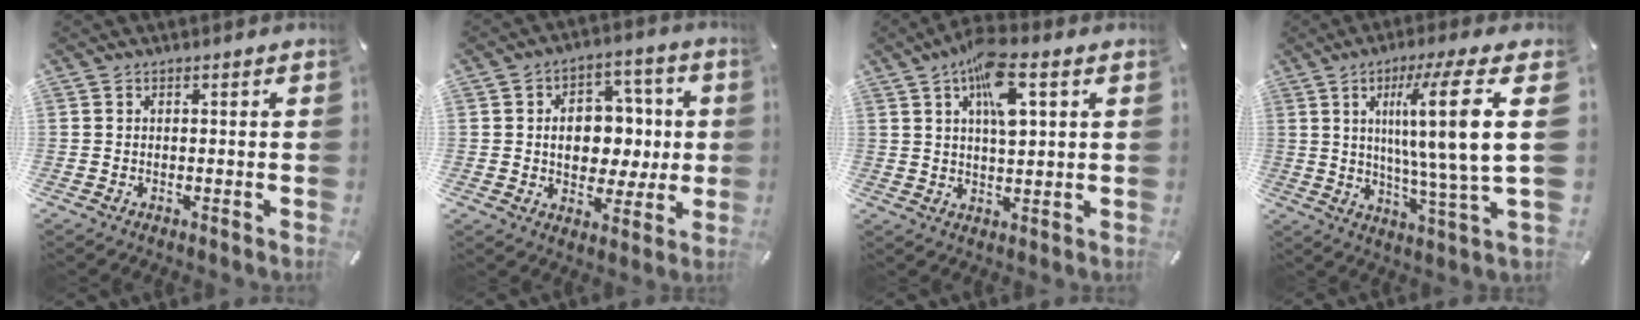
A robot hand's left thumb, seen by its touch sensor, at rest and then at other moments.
{"total": 10.7, "force": [0.2, 8.8, 6.1], "torque": [-0.083, 0.004, 0.010]}
{"total": 10.8, "force": [4.5, 3.8, 9.1], "torque": [-0.155, 0.000, 0.075]}
{"total": 20.0, "force": [5.9, 2.3, 19.0], "torque": [-0.294, -0.027, 0.069]}